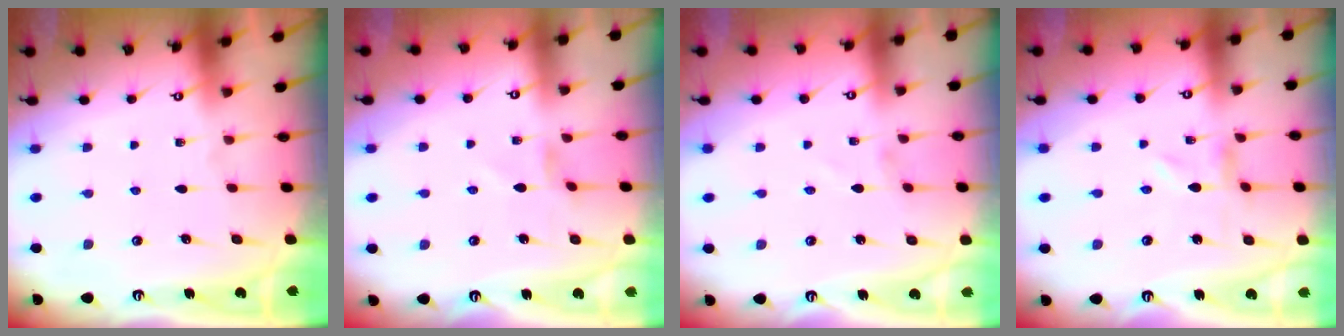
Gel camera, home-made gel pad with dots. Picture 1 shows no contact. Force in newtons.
{"total": 1.2, "press": 1.2, "slide": 0.4}
{"total": 1.5, "press": 1.5, "slide": 0.0}
{"total": 0.0}